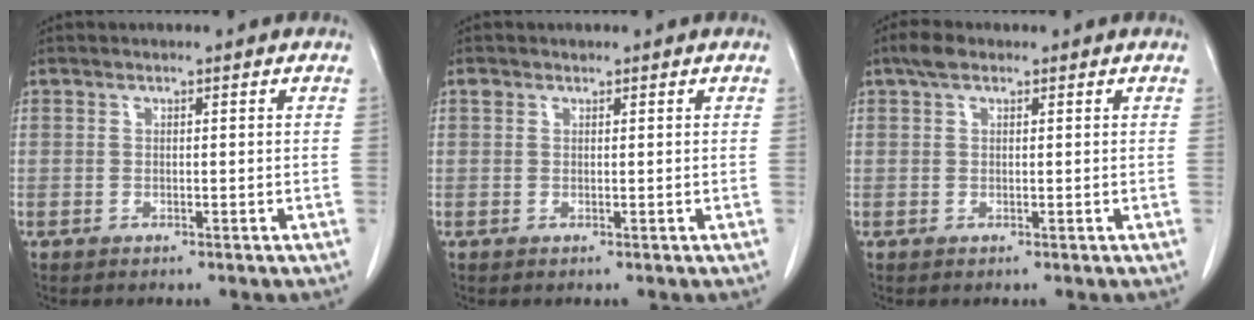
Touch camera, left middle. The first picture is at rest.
{"total": 0.8, "force": [0.6, 0.6, 0.1], "torque": [-0.006, 0.009, 0.010]}
{"total": 2.3, "force": [1.5, 1.2, 1.4], "torque": [-0.032, 0.017, 0.026]}